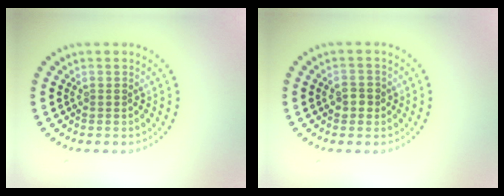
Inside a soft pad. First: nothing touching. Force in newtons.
{"total": 1.8, "press": 1.8, "slide": 0.3}